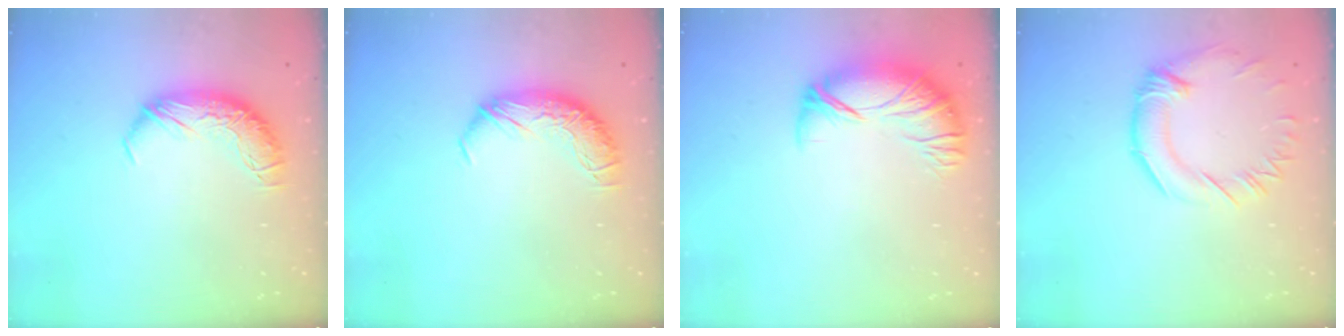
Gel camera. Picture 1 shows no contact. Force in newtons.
{"total": 0.0}
{"total": 2.7, "press": 1.5, "slide": 2.3}
{"total": 1.3, "press": 0.4, "slide": 1.3}